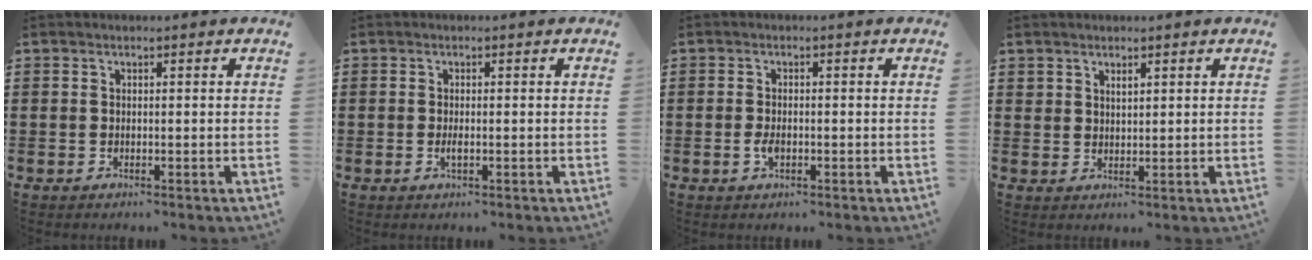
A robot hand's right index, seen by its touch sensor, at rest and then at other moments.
{"total": 1.3, "force": [-0.3, 0.3, 1.2], "torque": [-0.030, -0.007, -0.007]}
{"total": 2.0, "force": [-0.6, 0.9, 1.7], "torque": [-0.041, -0.004, -0.012]}
{"total": 1.6, "force": [1.4, 0.7, 0.4], "torque": [-0.009, 0.002, 0.027]}